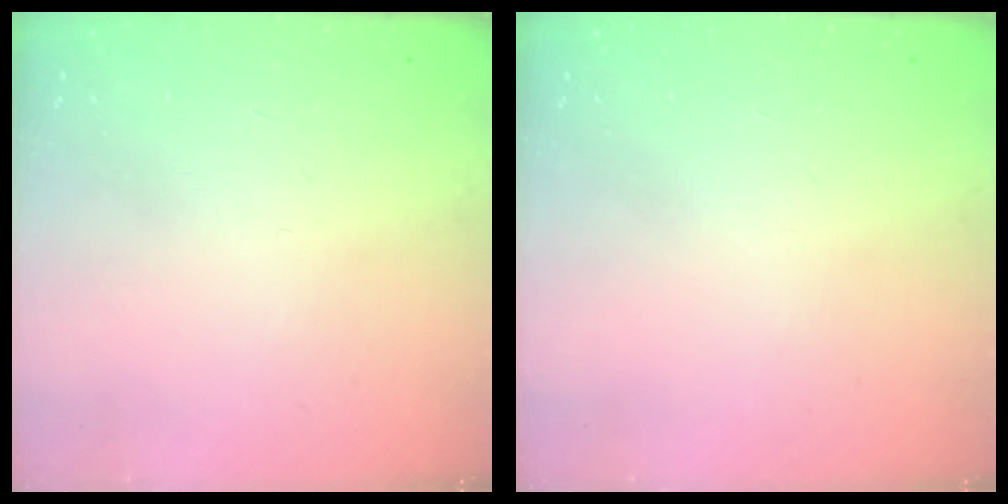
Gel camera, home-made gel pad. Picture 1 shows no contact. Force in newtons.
{"total": 0.0}